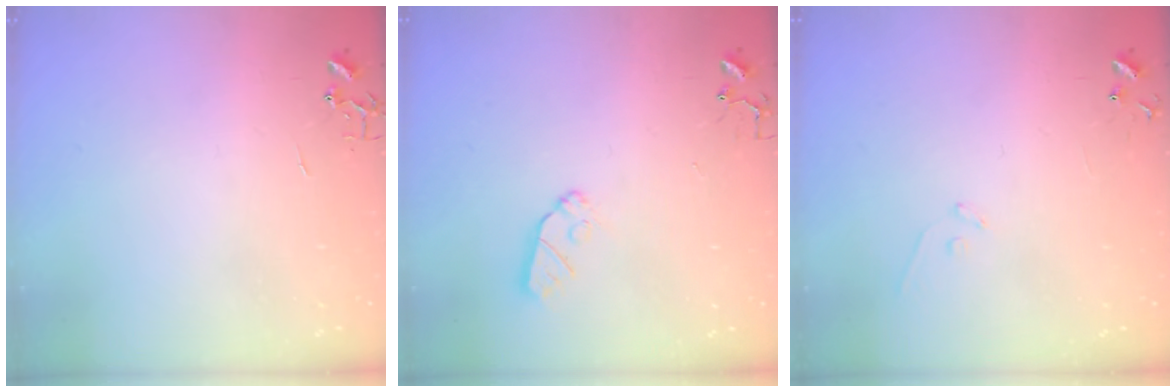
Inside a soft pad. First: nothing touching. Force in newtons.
{"total": 7.3, "press": 7.2, "slide": 0.5}
{"total": 7.4, "press": 7.3, "slide": 0.6}